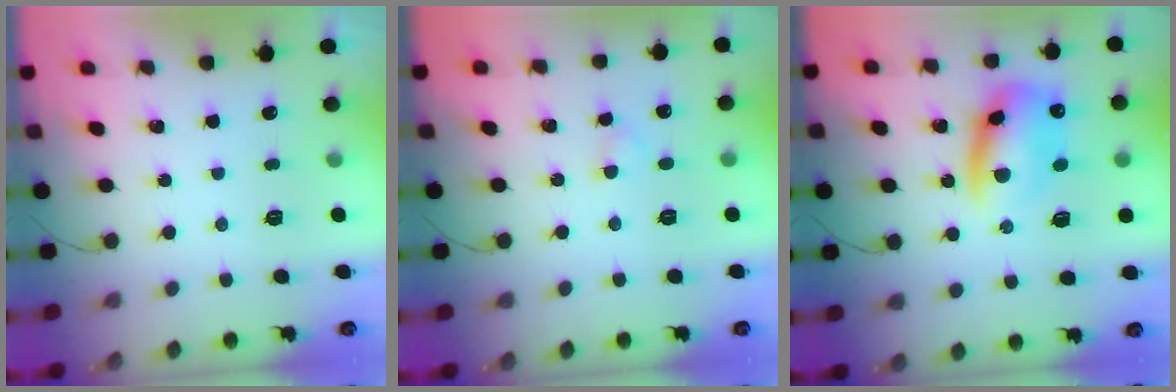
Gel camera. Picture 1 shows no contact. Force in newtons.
{"total": 1.8, "press": 1.5, "slide": 0.9}
{"total": 11.8, "press": 11.5, "slide": 2.7}